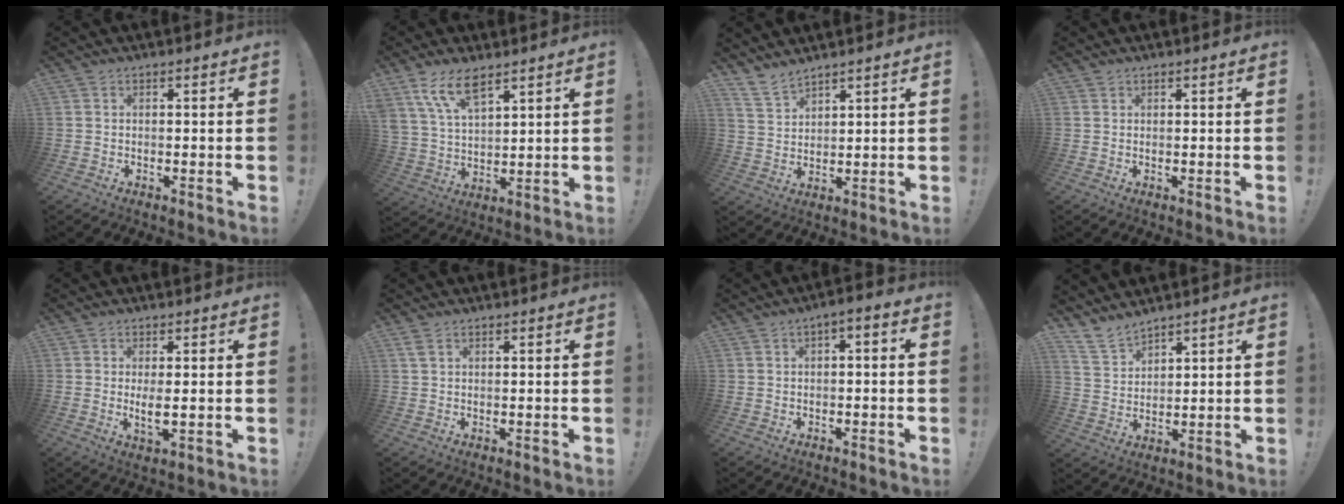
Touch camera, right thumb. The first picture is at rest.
{"total": 11.1, "force": [7.7, 4.6, 6.6], "torque": [-0.133, -0.029, 0.148]}
{"total": 6.2, "force": [5.5, 2.2, 1.9], "torque": [-0.046, -0.032, 0.109]}
{"total": 0.5, "force": [0.4, 0.3, 0.0], "torque": [0.002, 0.000, 0.009]}
{"total": 4.0, "force": [0.5, 1.0, 3.8], "torque": [-0.057, -0.015, 0.005]}
{"total": 2.1, "force": [1.2, 0.8, 1.5], "torque": [-0.028, 0.000, 0.021]}
{"total": 3.0, "force": [-1.5, 1.0, 2.4], "torque": [-0.041, 0.013, -0.026]}
{"total": 7.8, "force": [6.9, 3.0, 1.8], "torque": [-0.044, -0.047, 0.137]}